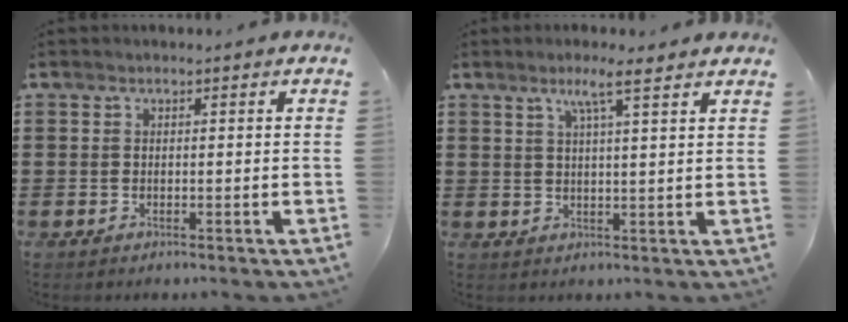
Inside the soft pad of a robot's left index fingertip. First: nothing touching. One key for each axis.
{"total": 4.6, "fx": 3.1, "fy": 0.0, "fz": 3.4, "tx": -0.067, "ty": -0.002, "tz": 0.050}